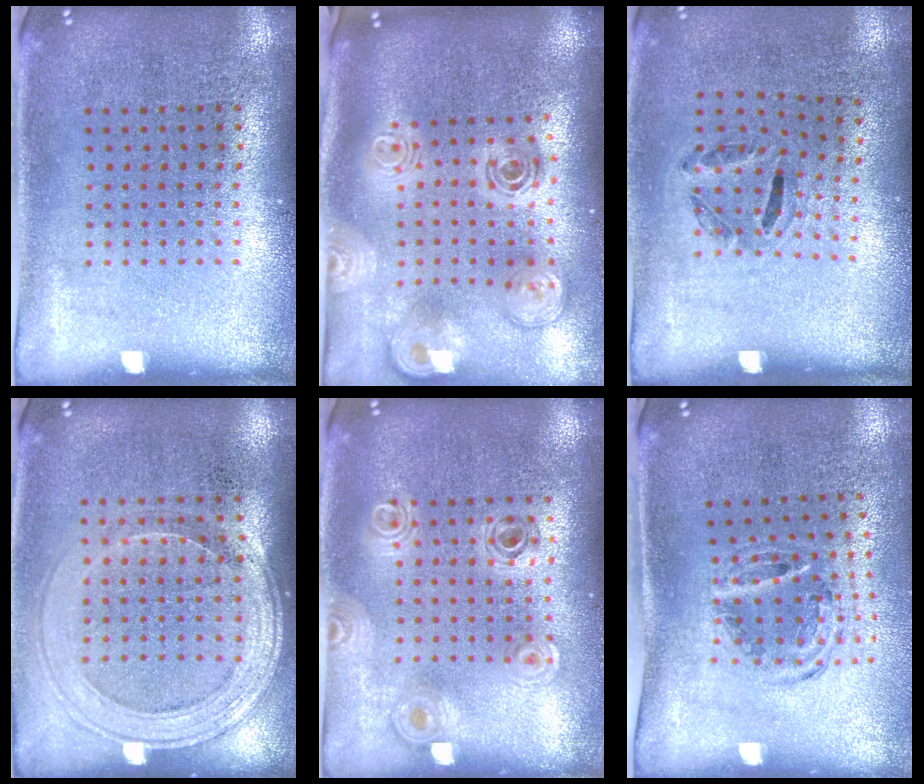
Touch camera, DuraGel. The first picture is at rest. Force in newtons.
{"total": 2.8, "press": 2.1, "slide": 1.9}
{"total": 1.2, "press": 0.6, "slide": 1.0}
{"total": 1.6, "press": 1.4, "slide": 0.7}
{"total": 1.0, "press": 1.0, "slide": 0.2}
{"total": 1.1, "press": 1.0, "slide": 0.3}